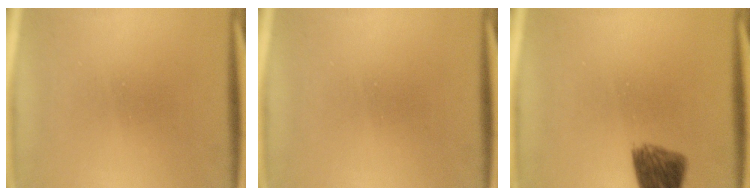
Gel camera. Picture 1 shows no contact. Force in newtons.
{"total": 0.0}
{"total": 6.5}